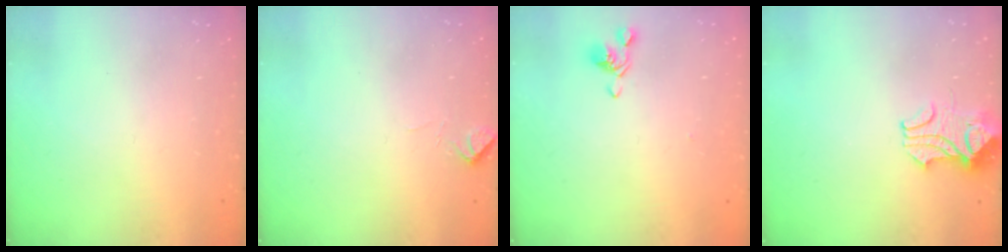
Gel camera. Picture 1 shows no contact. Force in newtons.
{"total": 2.7, "press": 2.6, "slide": 0.6}
{"total": 0.0}
{"total": 2.2, "press": 2.0, "slide": 0.8}